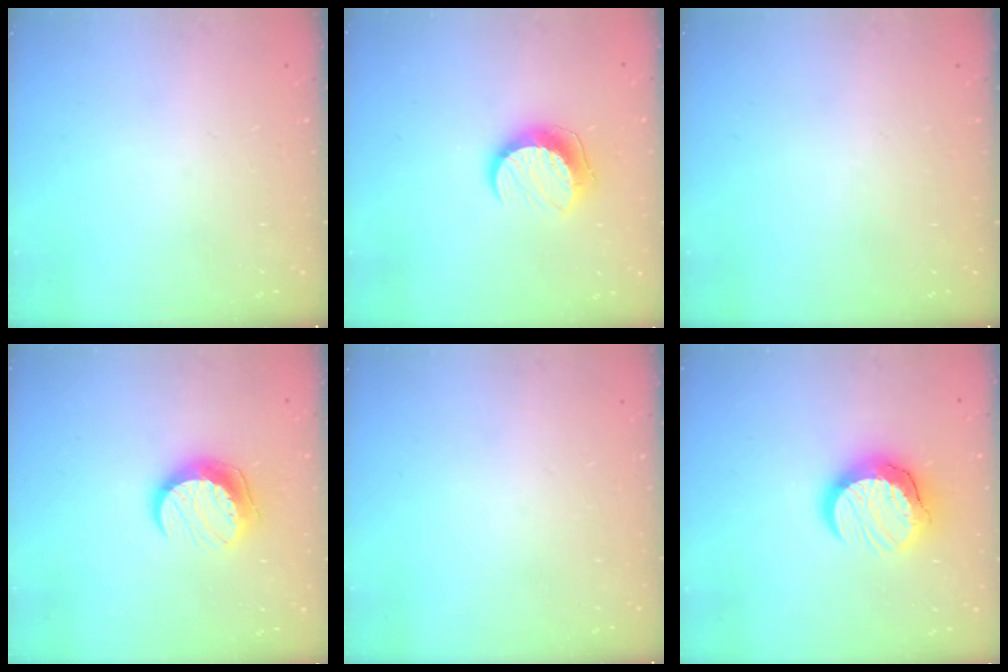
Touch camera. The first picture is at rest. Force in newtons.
{"total": 10.5, "press": 10.5, "slide": 0.3}
{"total": 0.0}
{"total": 10.2, "press": 10.2, "slide": 0.7}
{"total": 0.0}
{"total": 15.5, "press": 15.4, "slide": 1.2}